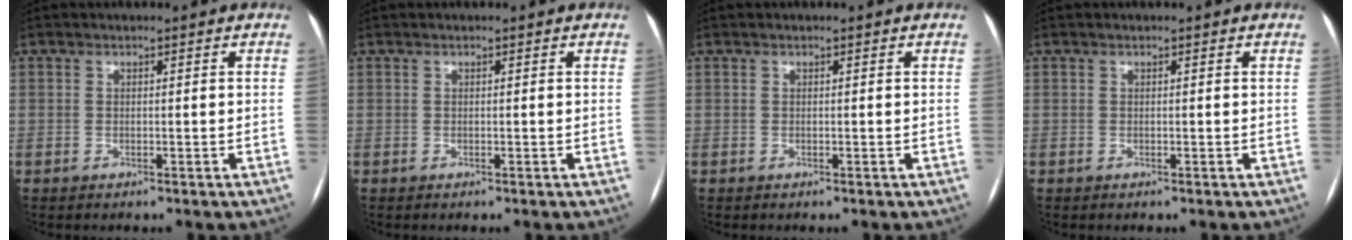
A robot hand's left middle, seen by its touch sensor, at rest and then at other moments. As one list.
[{"total": 0.0}, {"total": 0.0}, {"total": 0.0}]